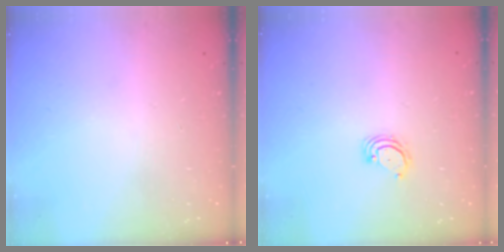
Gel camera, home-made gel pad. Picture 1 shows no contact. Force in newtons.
{"total": 2.8, "press": 2.8, "slide": 0.3}